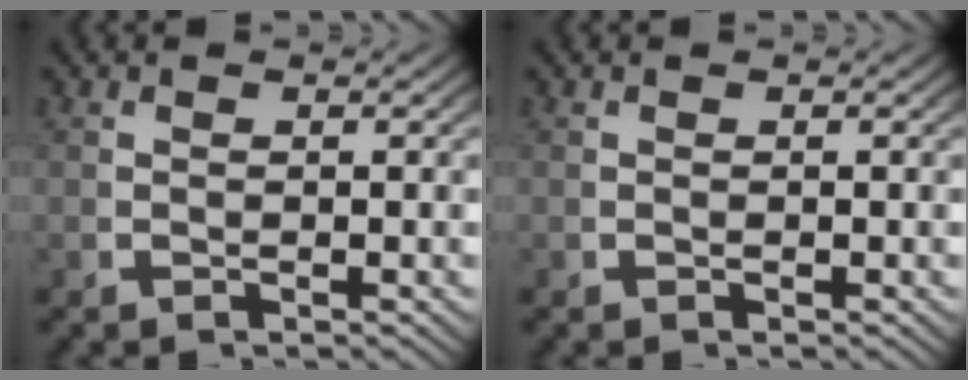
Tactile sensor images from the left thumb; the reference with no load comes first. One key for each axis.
{"total": 0.0}